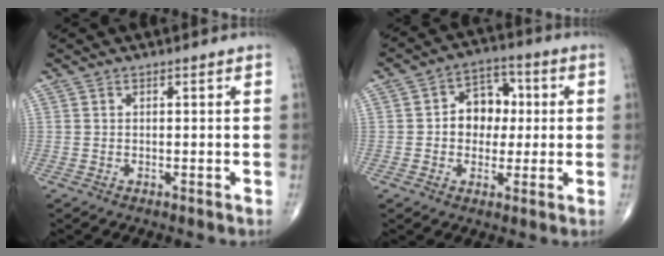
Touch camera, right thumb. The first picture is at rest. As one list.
[{"total": 9.1, "force": [0.6, 7.1, 5.7], "torque": [-0.041, 0.021, 0.001]}]